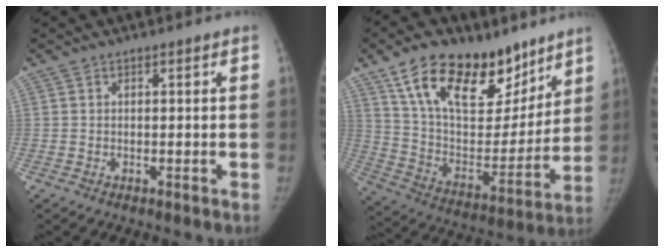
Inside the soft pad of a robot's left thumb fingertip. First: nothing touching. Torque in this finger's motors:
{"motor_torque": [0.98, -0.20, 1.90, -0.87, -0.01]}